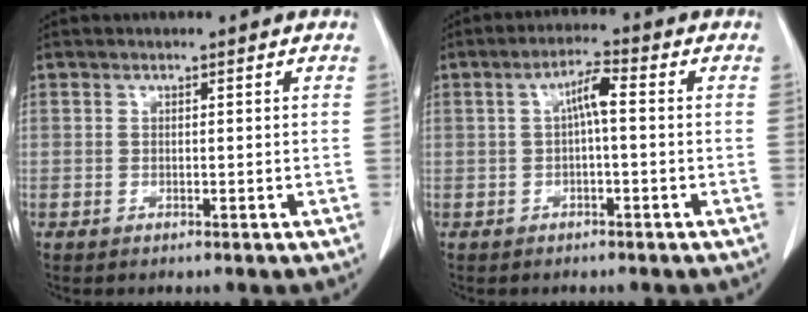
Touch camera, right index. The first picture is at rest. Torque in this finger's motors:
{"motor_torque": [0.52, -0.08, 0.09, 0.09]}